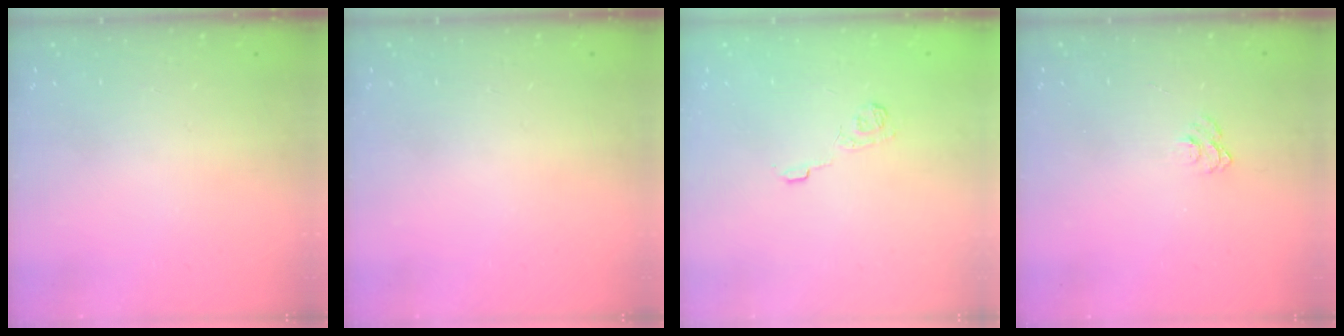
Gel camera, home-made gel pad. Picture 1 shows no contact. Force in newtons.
{"total": 0.0}
{"total": 4.0, "press": 3.7, "slide": 1.4}
{"total": 3.7, "press": 3.7, "slide": 0.3}